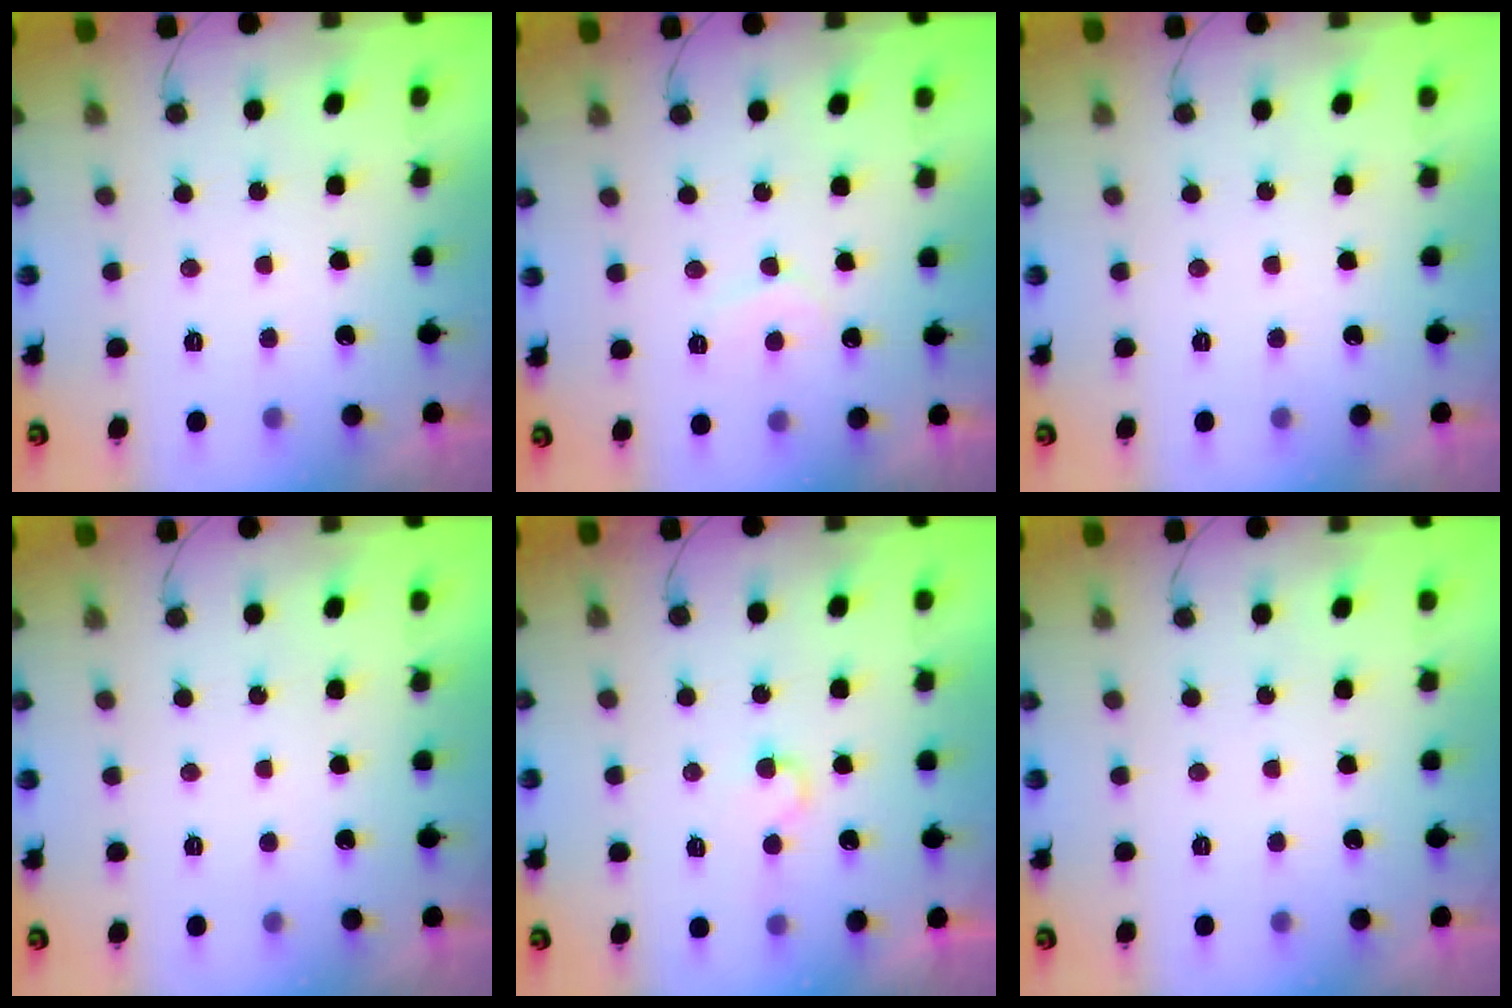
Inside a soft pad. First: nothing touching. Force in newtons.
{"total": 6.1, "press": 6.1, "slide": 0.3}
{"total": 0.0}
{"total": 1.8, "press": 1.8, "slide": 0.1}
{"total": 3.8, "press": 3.8, "slide": 0.4}
{"total": 0.0}